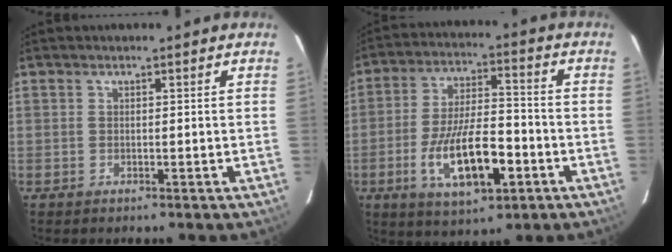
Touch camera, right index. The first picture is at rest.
{"total": 14.6, "force": [-5.4, 5.3, 12.5], "torque": [-0.244, -0.008, -0.084]}